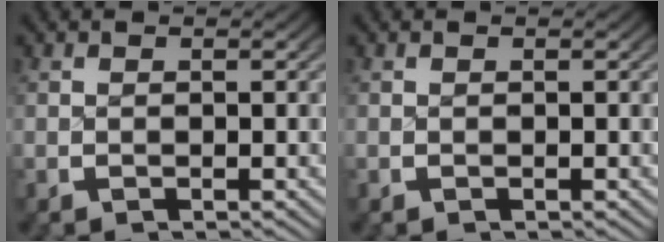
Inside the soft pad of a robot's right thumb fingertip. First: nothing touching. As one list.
[{"total": 0.0}]